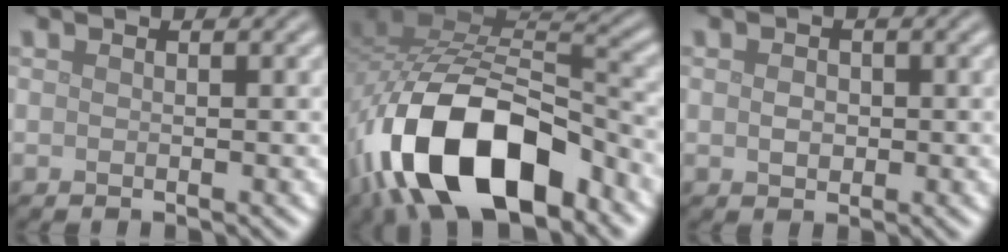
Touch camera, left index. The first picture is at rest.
{"total": 14.6, "force": [-7.4, 7.3, 10.3], "torque": [-0.187, -0.010, -0.136]}
{"total": 1.4, "force": [0.0, 1.1, 0.9], "torque": [-0.015, -0.001, 0.000]}